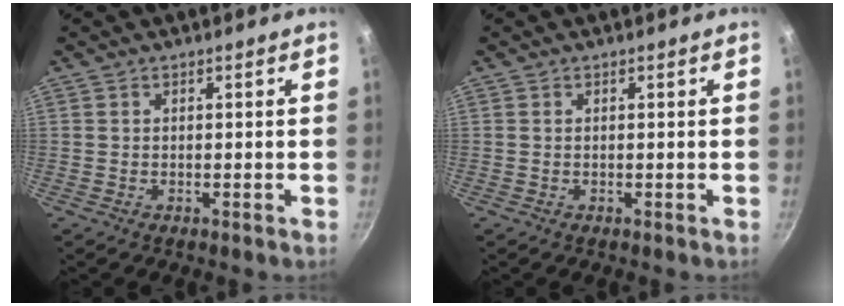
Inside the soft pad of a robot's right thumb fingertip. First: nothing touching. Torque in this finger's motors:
{"motor_torque": [0.09, 0.04, 0.26, -0.08, -0.08]}